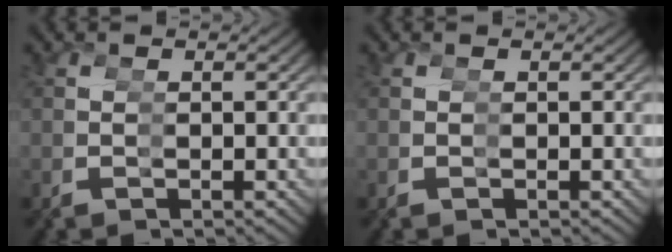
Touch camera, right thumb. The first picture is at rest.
{"total": 0.0}